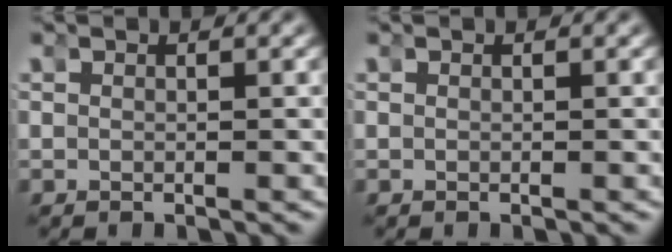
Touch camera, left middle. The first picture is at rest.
{"total": 0.0}